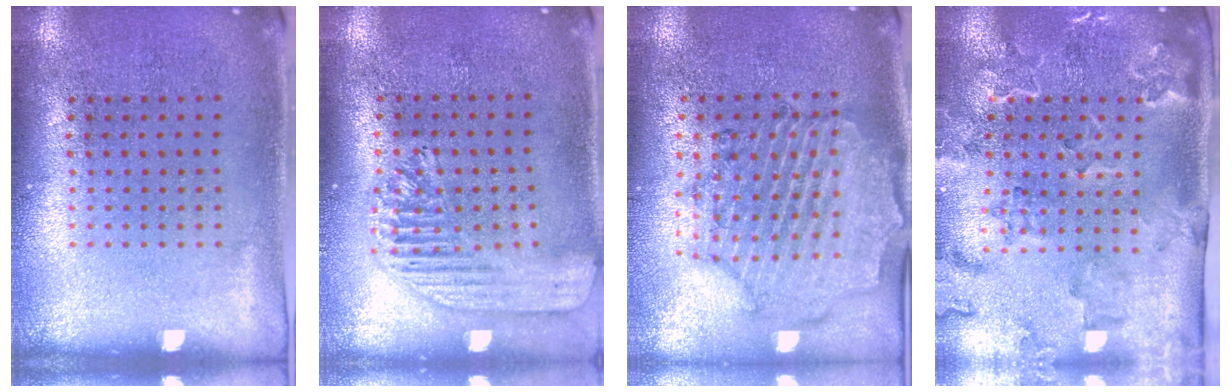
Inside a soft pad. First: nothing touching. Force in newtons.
{"total": 1.7, "press": 1.5, "slide": 0.8}
{"total": 1.7, "press": 1.7, "slide": 0.3}
{"total": 2.3, "press": 2.3, "slide": 0.4}